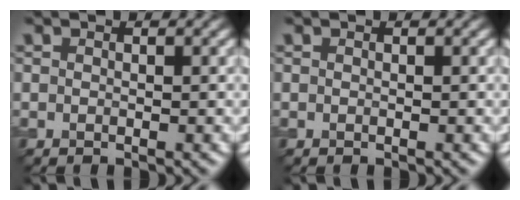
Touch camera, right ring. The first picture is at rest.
{"total": 0.0}